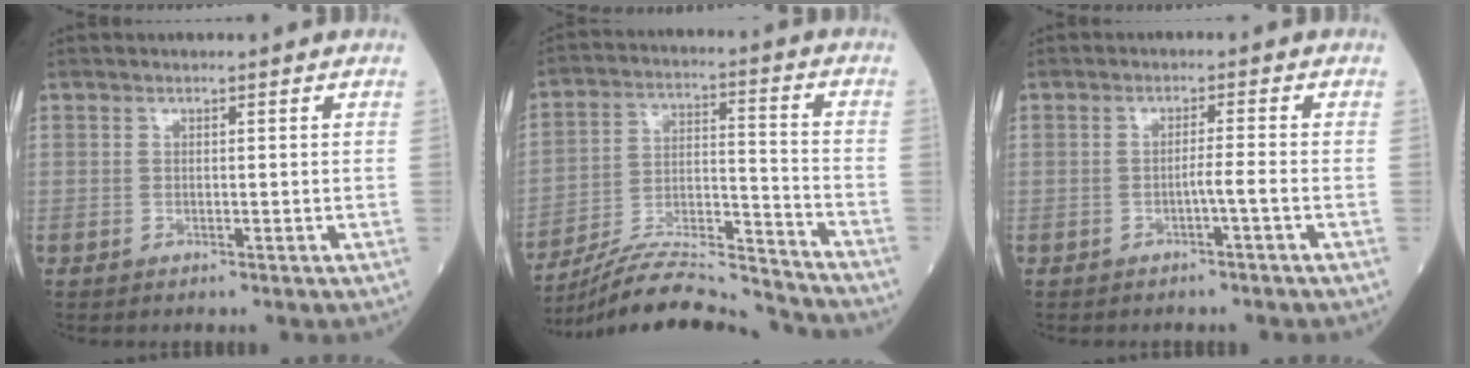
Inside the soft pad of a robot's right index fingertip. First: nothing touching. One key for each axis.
{"total": 16.3, "fx": -15.9, "fy": -0.6, "fz": 3.8, "tx": -0.070, "ty": 0.020, "tz": -0.268}
{"total": 1.9, "fx": -1.1, "fy": -0.6, "fz": 1.5, "tx": -0.022, "ty": 0.001, "tz": -0.022}